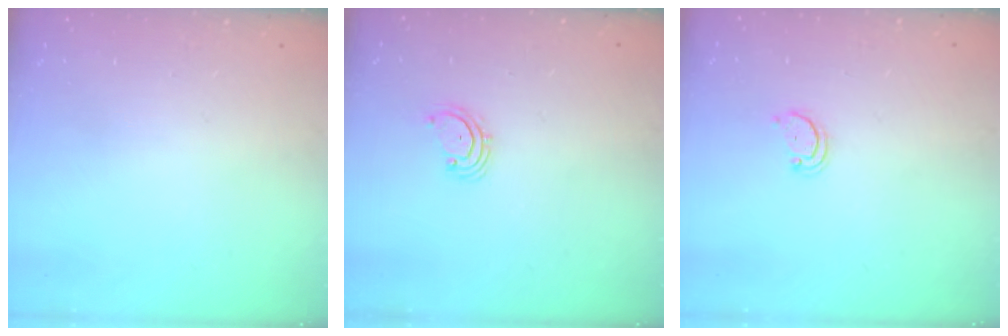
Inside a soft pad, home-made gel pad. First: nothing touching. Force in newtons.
{"total": 2.3, "press": 2.3, "slide": 0.5}
{"total": 2.2, "press": 2.2, "slide": 0.4}